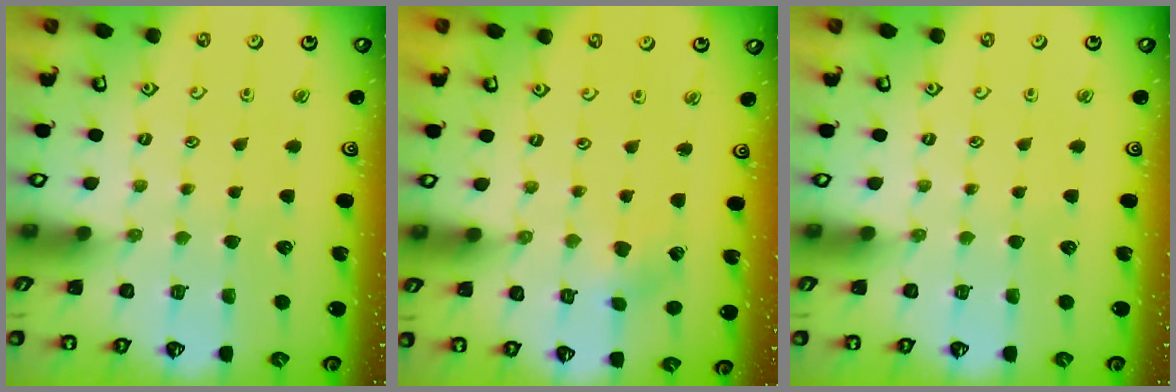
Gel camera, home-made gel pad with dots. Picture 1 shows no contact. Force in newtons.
{"total": 2.1, "press": 2.1, "slide": 0.2}
{"total": 0.0}